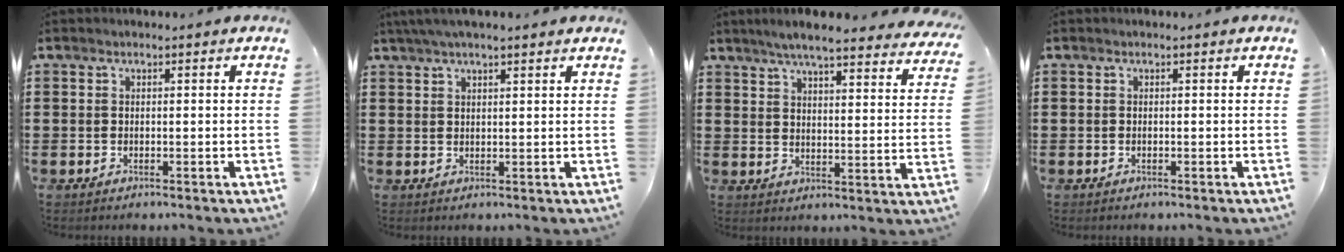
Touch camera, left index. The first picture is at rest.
{"total": 3.2, "force": [2.4, 0.3, 2.0], "torque": [-0.043, 0.004, 0.045]}
{"total": 5.8, "force": [5.3, 0.1, 2.5], "torque": [-0.068, -0.021, 0.090]}
{"total": 0.0}